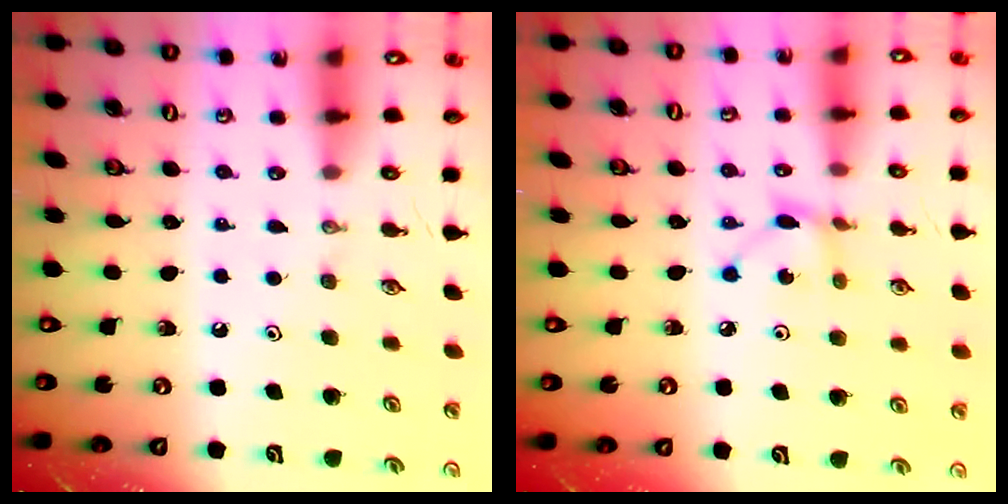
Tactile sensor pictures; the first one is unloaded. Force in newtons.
{"total": 2.7, "press": 2.7, "slide": 0.1}